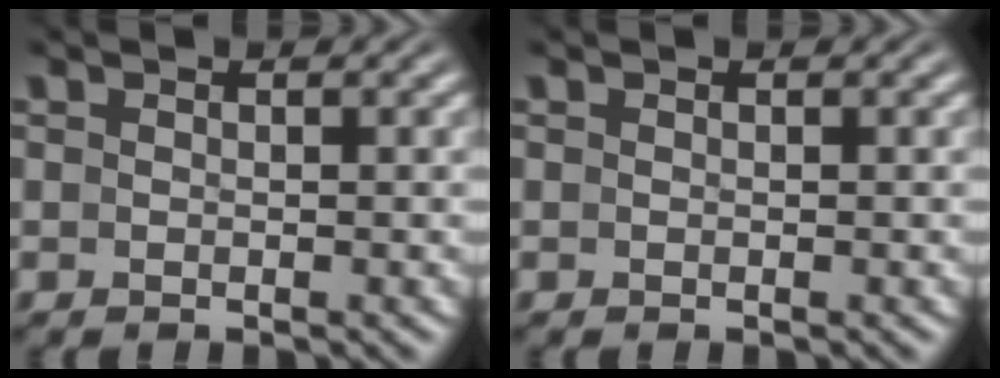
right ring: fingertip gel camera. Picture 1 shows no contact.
{"total": 0.0}